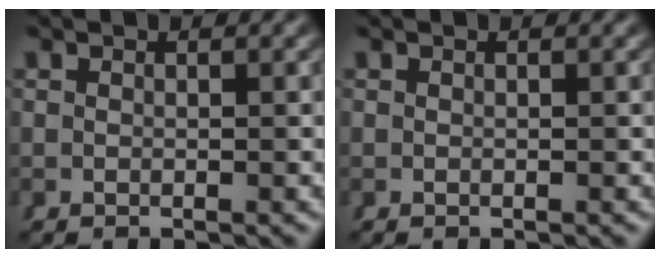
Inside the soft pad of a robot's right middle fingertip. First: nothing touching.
{"total": 0.0}